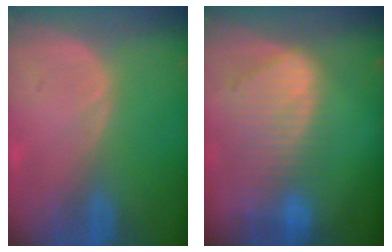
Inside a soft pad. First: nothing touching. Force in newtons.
{"total": 10.3, "press": 8.7, "slide": 5.6}